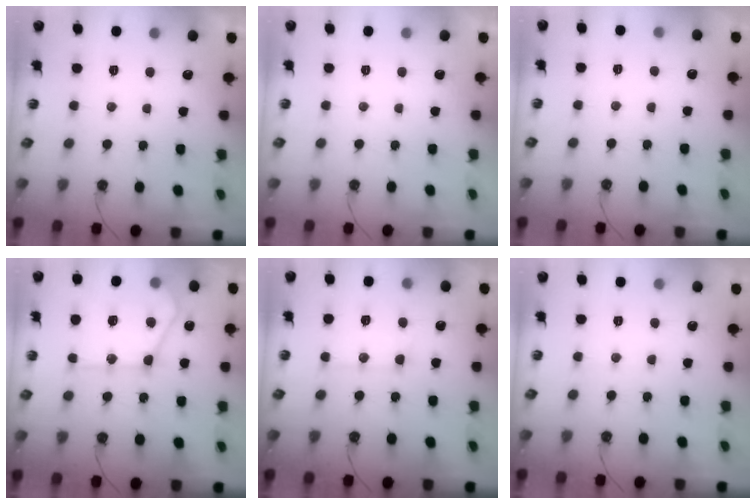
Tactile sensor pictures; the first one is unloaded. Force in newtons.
{"total": 0.0}
{"total": 2.4, "press": 2.4, "slide": 0.4}
{"total": 19.9, "press": 19.8, "slide": 2.2}
{"total": 10.8, "press": 10.8, "slide": 1.0}
{"total": 3.9, "press": 3.8, "slide": 0.6}